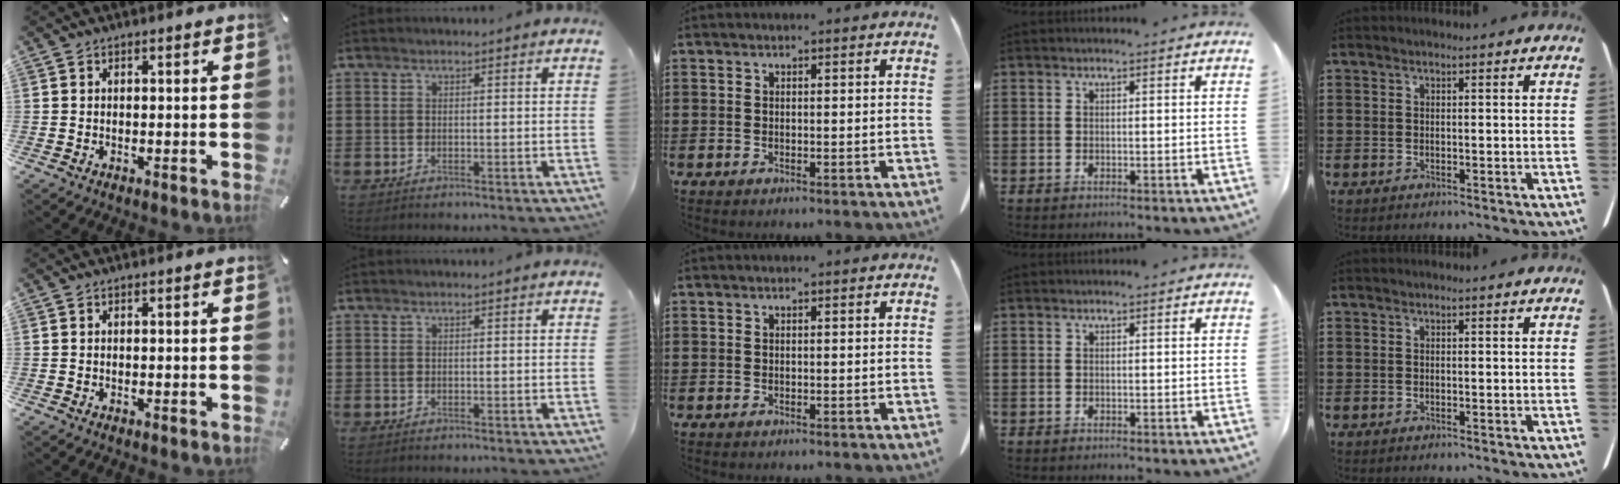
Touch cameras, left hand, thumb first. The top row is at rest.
{}